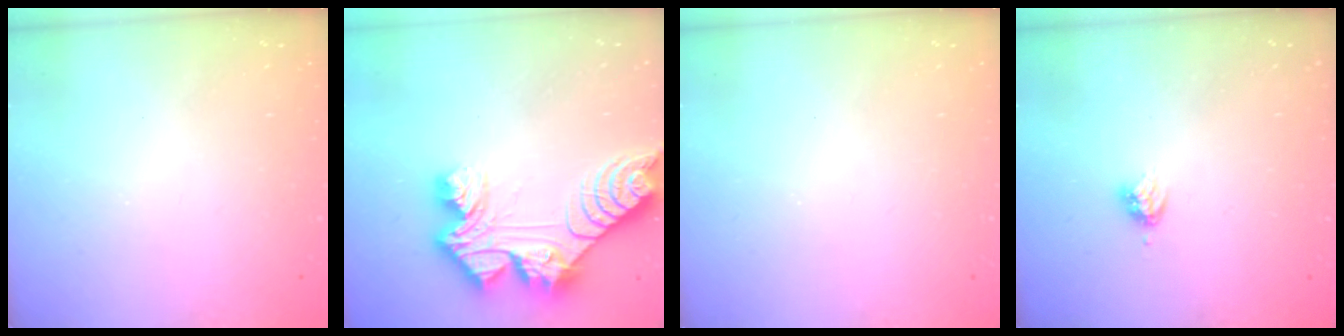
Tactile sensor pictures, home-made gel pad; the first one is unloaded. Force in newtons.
{"total": 15.6, "press": 15.5, "slide": 1.5}
{"total": 0.0}
{"total": 3.1, "press": 3.1, "slide": 0.4}